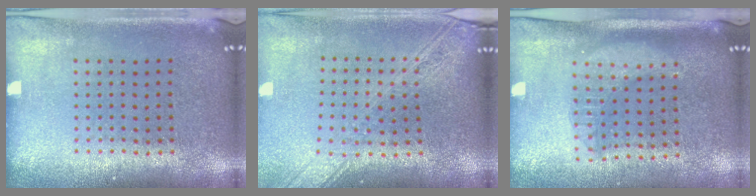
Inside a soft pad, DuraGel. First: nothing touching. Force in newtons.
{"total": 2.2, "press": 1.9, "slide": 1.2}
{"total": 1.8, "press": 1.5, "slide": 0.9}